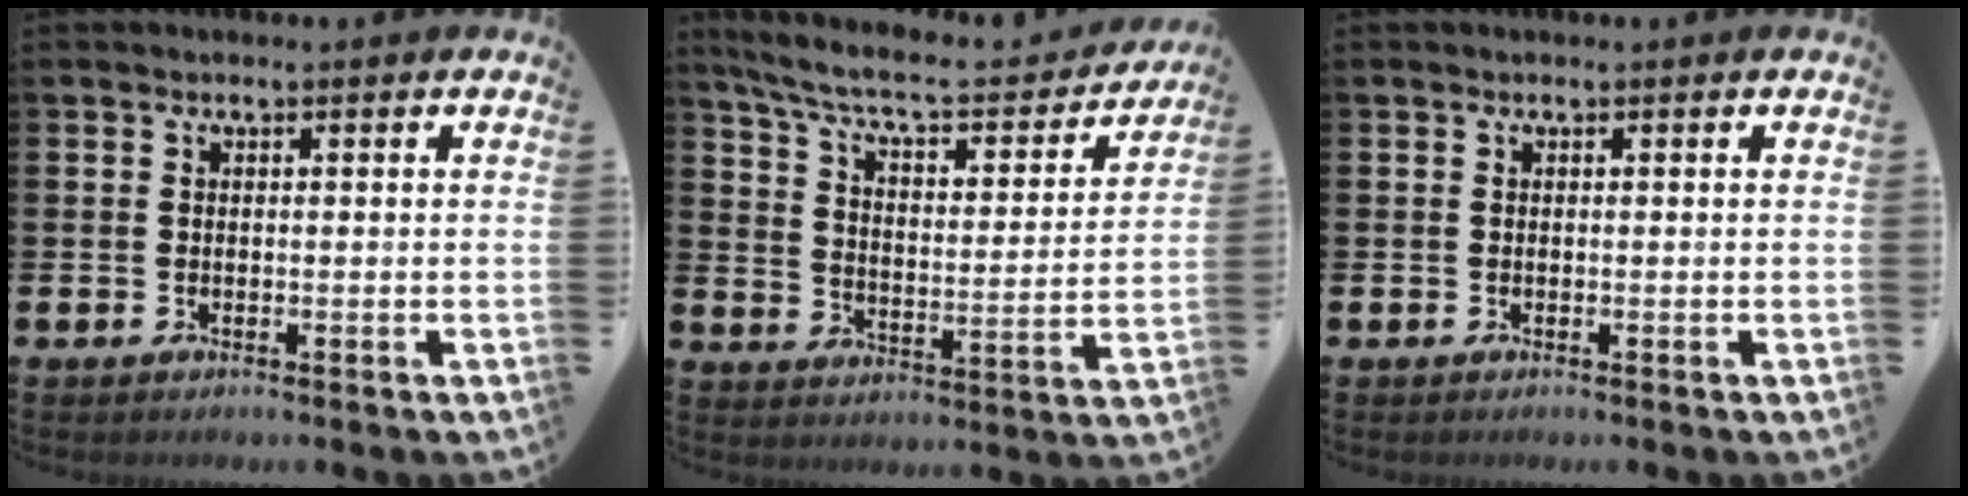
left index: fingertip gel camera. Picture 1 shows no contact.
{"total": 7.4, "force": [6.4, 1.9, 3.4], "torque": [-0.102, -0.042, 0.105]}
{"total": 0.0}